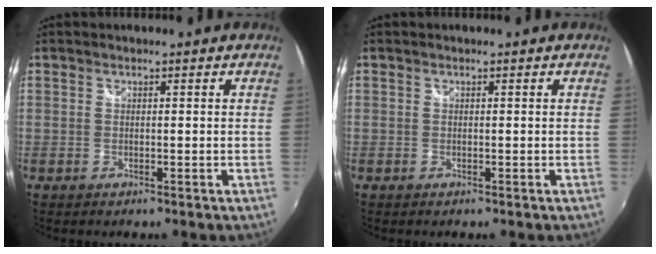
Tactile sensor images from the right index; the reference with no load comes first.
{"total": 0.0}